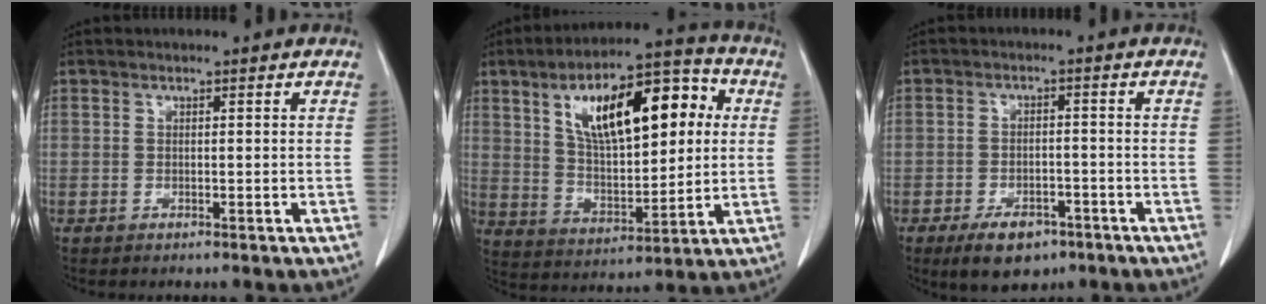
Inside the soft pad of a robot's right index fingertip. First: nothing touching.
{"total": 19.0, "force": [5.9, 7.4, 16.5], "torque": [-0.263, 0.035, 0.096]}
{"total": 6.6, "force": [-4.1, 3.7, 3.6], "torque": [-0.060, 0.000, -0.060]}